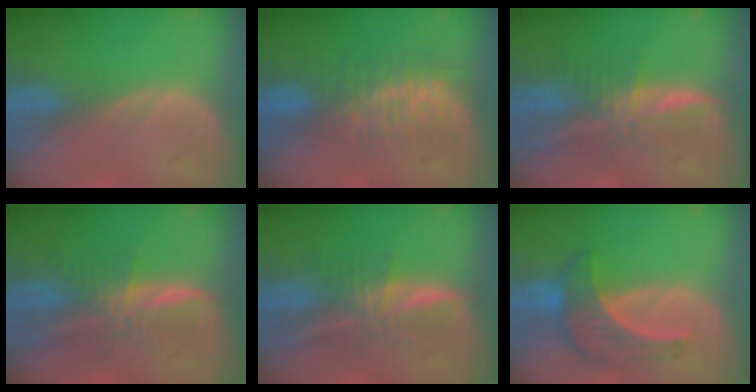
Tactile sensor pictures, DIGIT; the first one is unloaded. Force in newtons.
{"total": 7.7, "press": 7.1, "slide": 3.1}
{"total": 7.6, "press": 6.4, "slide": 4.2}
{"total": 7.8, "press": 6.5, "slide": 4.3}
{"total": 7.0, "press": 6.0, "slide": 3.7}
{"total": 7.3, "press": 6.8, "slide": 2.7}